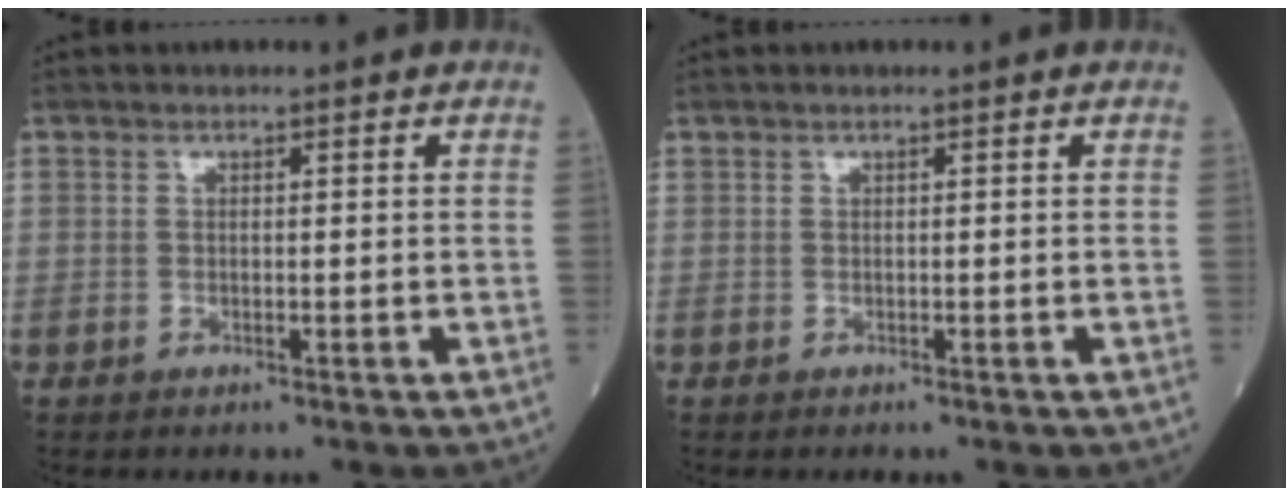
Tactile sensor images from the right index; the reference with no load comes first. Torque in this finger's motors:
{"motor_torque": [-0.08, 0.07, -0.02, 0.01]}